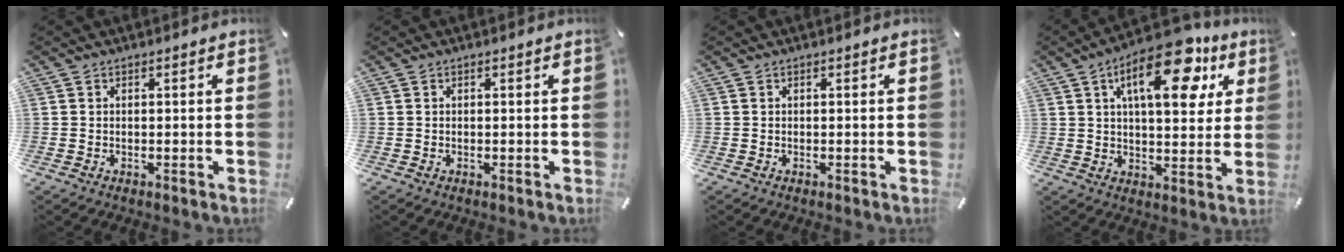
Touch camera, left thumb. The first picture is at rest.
{"total": 0.0}
{"total": 0.0}
{"total": 18.9, "force": [9.3, 8.4, 14.2], "torque": [-0.207, -0.032, 0.146]}